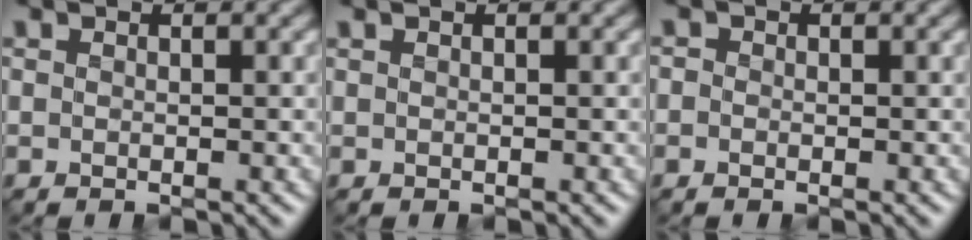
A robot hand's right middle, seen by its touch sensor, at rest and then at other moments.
{"total": 0.0}
{"total": 0.7, "force": [-0.3, 0.6, 0.2], "torque": [0.001, -0.002, -0.008]}